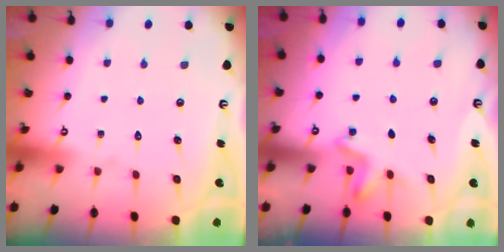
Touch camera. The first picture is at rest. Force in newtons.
{"total": 2.4, "press": 2.2, "slide": 1.1}